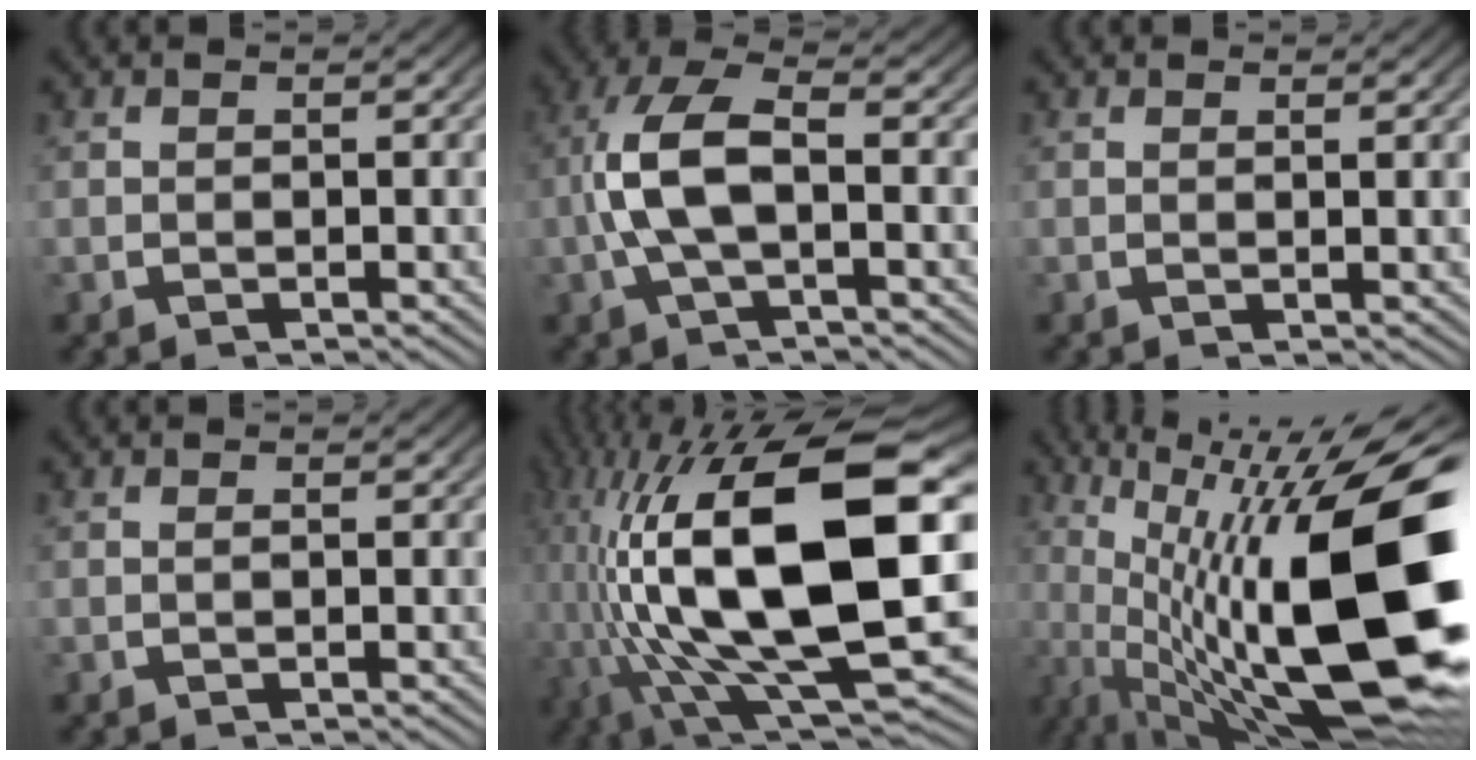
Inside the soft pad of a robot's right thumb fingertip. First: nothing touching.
{"total": 8.1, "force": [-0.1, 4.3, 6.9], "torque": [-0.165, -0.010, -0.001]}
{"total": 0.7, "force": [0.4, -0.2, 0.5], "torque": [-0.008, -0.002, 0.010]}
{"total": 0.0}
{"total": 23.7, "force": [-0.7, 11.2, 20.8], "torque": [-0.406, -0.065, 0.027]}
{"total": 22.0, "force": [-3.1, 10.5, 19.1], "torque": [-0.304, -0.064, -0.010]}